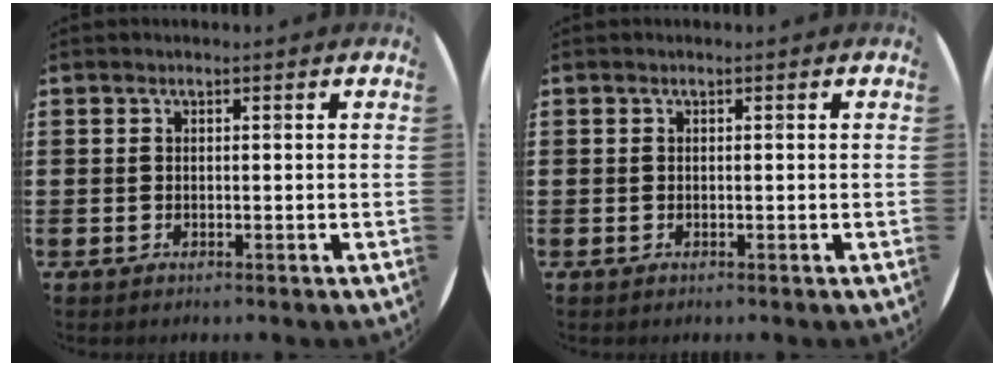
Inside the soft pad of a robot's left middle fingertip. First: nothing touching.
{"total": 0.0}